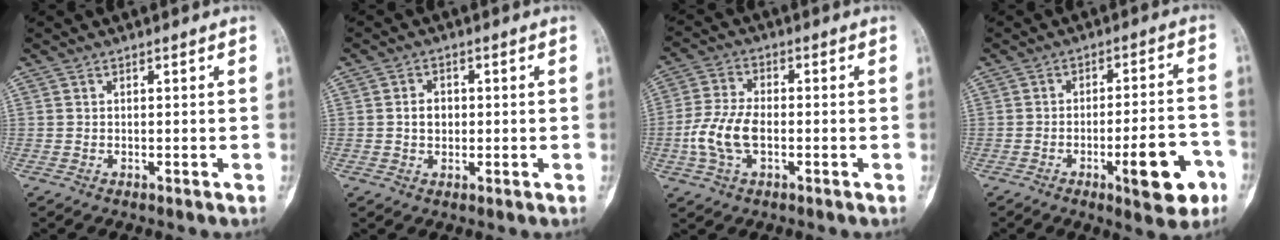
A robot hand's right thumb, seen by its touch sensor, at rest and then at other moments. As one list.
[{"total": 3.3, "force": [0.1, 2.6, 2.1], "torque": [-0.020, 0.006, 0.001]}, {"total": 9.0, "force": [-1.8, 5.0, 7.2], "torque": [-0.161, 0.015, -0.039]}, {"total": 11.8, "force": [-5.1, 3.4, 10.1], "torque": [-0.129, 0.027, -0.067]}]